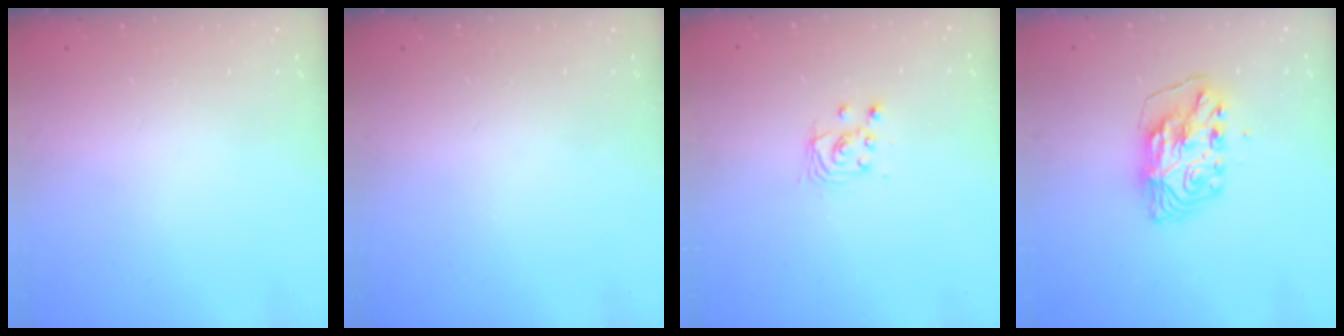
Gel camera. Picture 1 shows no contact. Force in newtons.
{"total": 0.0}
{"total": 2.9, "press": 2.9, "slide": 0.2}
{"total": 8.8, "press": 8.8, "slide": 0.8}